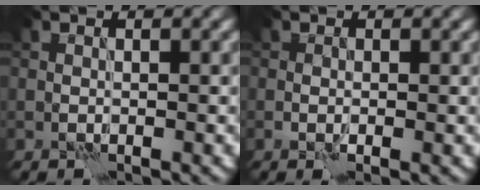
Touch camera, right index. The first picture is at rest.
{"total": 1.0, "force": [-0.1, 0.4, 0.9], "torque": [-0.017, -0.003, -0.002]}